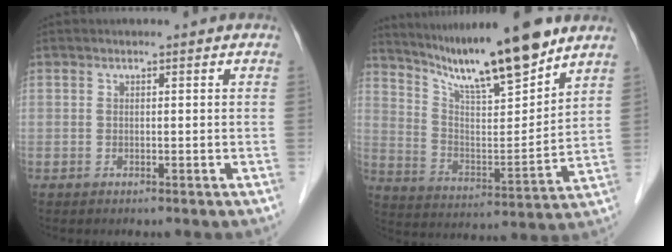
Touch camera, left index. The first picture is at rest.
{"total": 16.3, "force": [13.4, 0.8, 9.2], "torque": [-0.157, -0.008, 0.236]}